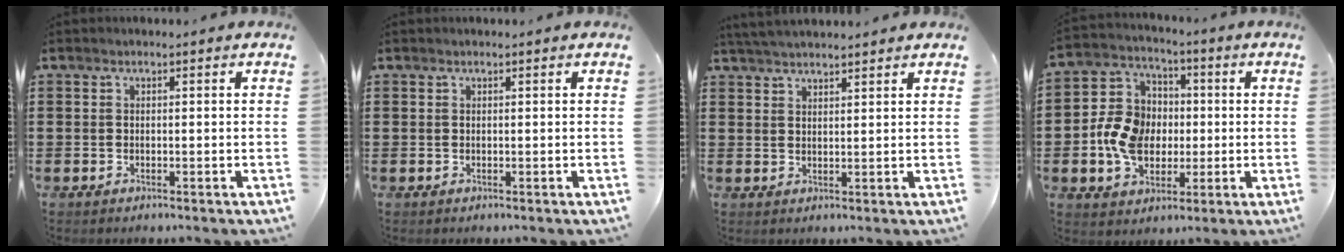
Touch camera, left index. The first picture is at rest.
{"total": 0.0}
{"total": 3.2, "force": [3.1, -0.1, 0.7], "torque": [-0.022, -0.005, 0.060]}
{"total": 9.6, "force": [-1.1, 7.9, 5.3], "torque": [-0.130, 0.025, -0.017]}